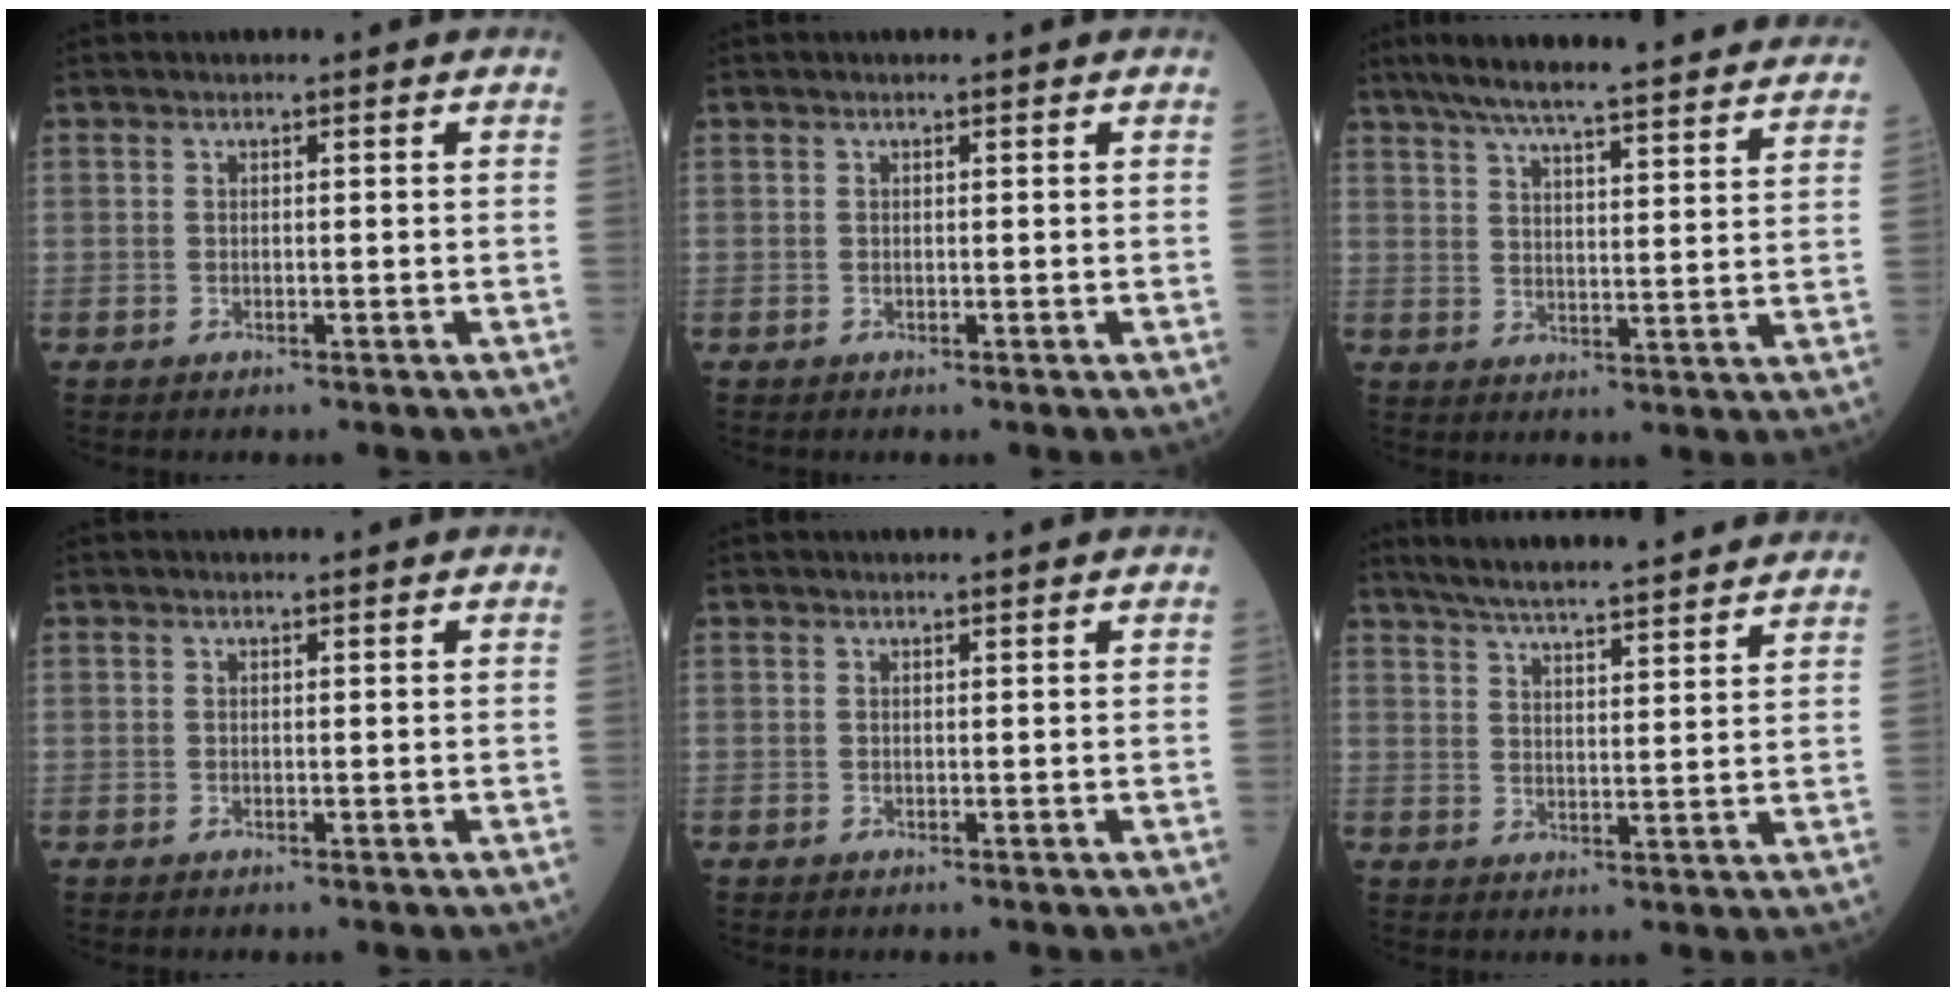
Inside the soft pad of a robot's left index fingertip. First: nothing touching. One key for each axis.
{"total": 0.0}
{"total": 25.6, "fx": 22.9, "fy": 1.9, "fz": 11.3, "tx": -0.173, "ty": -0.010, "tz": 0.292}
{"total": 0.8, "fx": 0.7, "fy": 0.0, "fz": 0.2, "tx": -0.008, "ty": 0.003, "tz": 0.012}
{"total": 2.2, "fx": 2.1, "fy": 0.0, "fz": 0.7, "tx": -0.005, "ty": 0.014, "tz": 0.028}
{"total": 17.5, "fx": 15.8, "fy": 1.2, "fz": 7.3, "tx": -0.113, "ty": 0.019, "tz": 0.218}